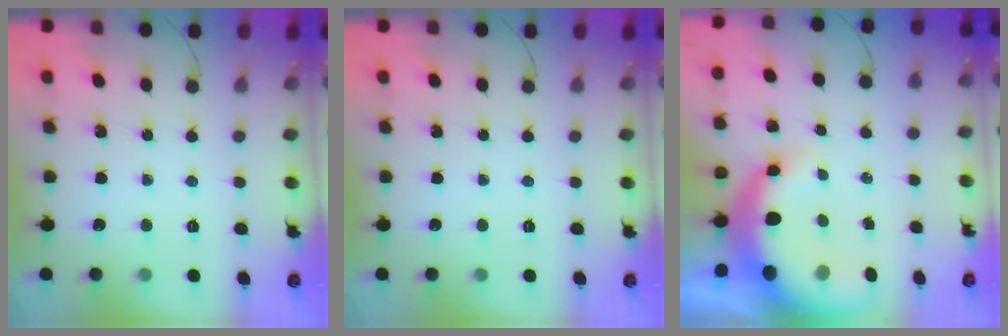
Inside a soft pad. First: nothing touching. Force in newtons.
{"total": 0.0}
{"total": 12.8, "press": 12.5, "slide": 3.0}